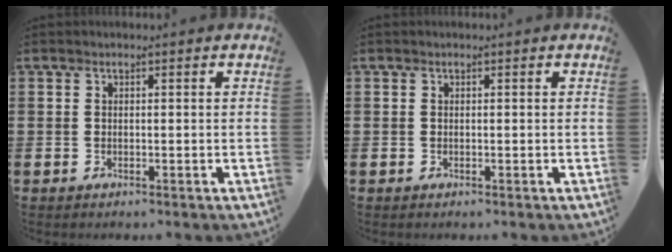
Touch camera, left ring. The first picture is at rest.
{"total": 0.0}